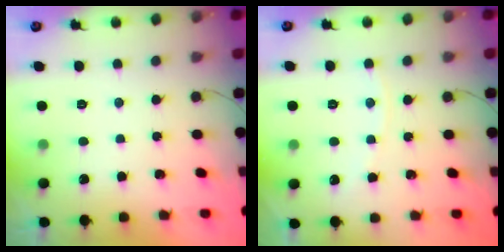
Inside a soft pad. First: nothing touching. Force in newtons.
{"total": 4.2, "press": 4.2, "slide": 0.6}